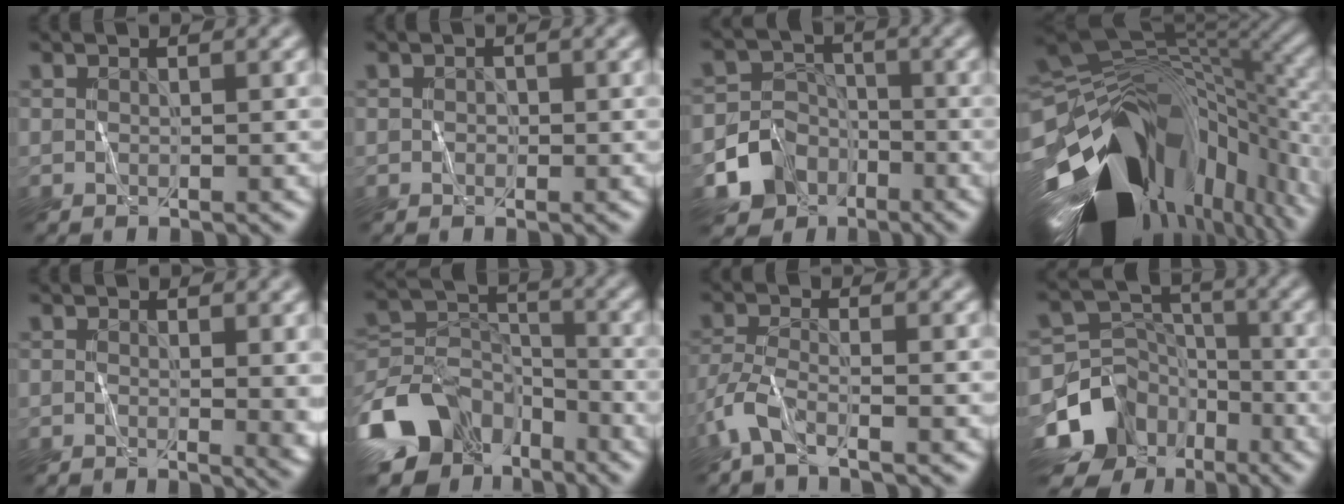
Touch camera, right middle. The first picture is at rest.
{"total": 0.5, "force": [-0.1, 0.5, 0.2], "torque": [0.001, -0.002, -0.002]}
{"total": 6.2, "force": [-3.5, 4.9, 1.5], "torque": [-0.009, 0.002, -0.073]}
{"total": 17.8, "force": [-7.1, 9.3, 13.5], "torque": [-0.249, -0.027, -0.105]}
{"total": 3.0, "force": [0.2, 1.0, 2.8], "torque": [-0.026, -0.003, 0.003]}
{"total": 11.3, "force": [-6.6, 7.5, 5.3], "torque": [-0.109, 0.004, -0.131]}
{"total": 3.3, "force": [-2.3, 0.8, 2.2], "torque": [-0.056, -0.005, -0.061]}
{"total": 12.4, "force": [-7.4, 9.1, 3.9], "torque": [-0.090, -0.018, -0.127]}